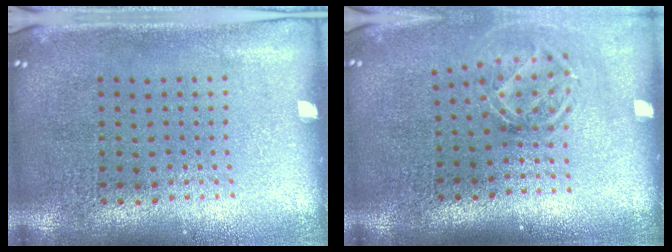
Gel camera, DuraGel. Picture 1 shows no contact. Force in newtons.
{"total": 1.8, "press": 1.3, "slide": 1.3}